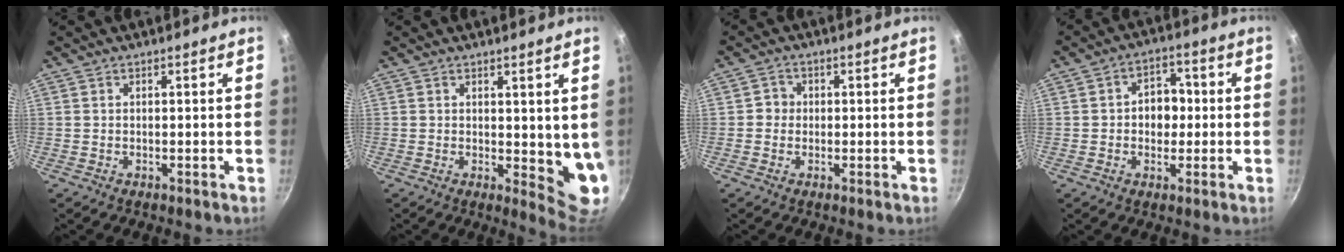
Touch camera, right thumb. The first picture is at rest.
{"total": 6.7, "force": [1.6, 3.0, 5.8], "torque": [-0.061, -0.024, 0.027]}
{"total": 2.3, "force": [-0.2, 2.3, 0.6], "torque": [0.008, 0.006, -0.008]}
{"total": 6.9, "force": [0.0, 5.4, 4.4], "torque": [-0.019, 0.013, -0.006]}